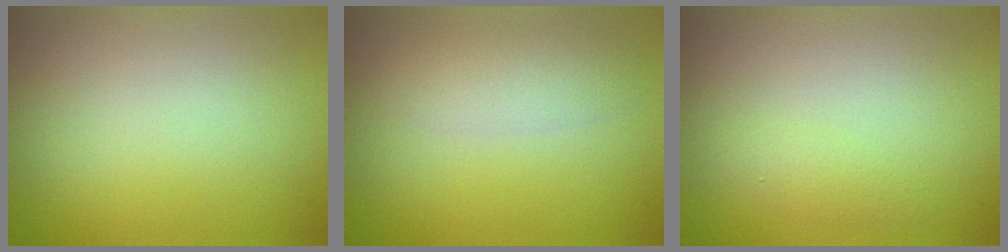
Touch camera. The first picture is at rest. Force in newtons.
{"total": 2.3, "press": 2.3, "slide": 0.2}
{"total": 1.0, "press": 1.0, "slide": 0.0}